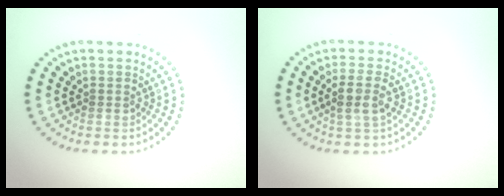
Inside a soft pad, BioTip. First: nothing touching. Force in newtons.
{"total": 2.2, "press": 2.1, "slide": 0.8}